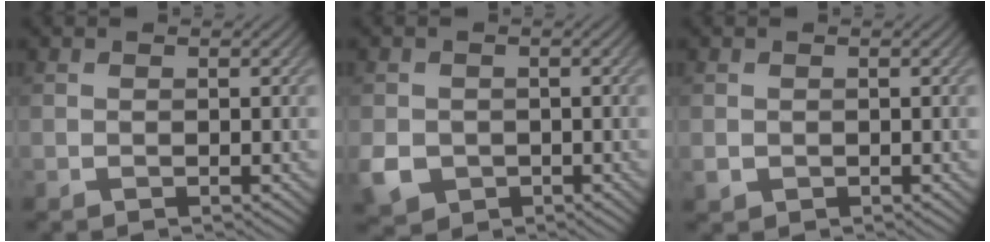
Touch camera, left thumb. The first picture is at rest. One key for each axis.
{"total": 4.2, "fx": -1.3, "fy": 3.6, "fz": 1.8, "tx": -0.048, "ty": -0.015, "tz": -0.030}
{"total": 1.0, "fx": -0.1, "fy": 0.9, "fz": 0.3, "tx": -0.010, "ty": -0.007, "tz": -0.001}